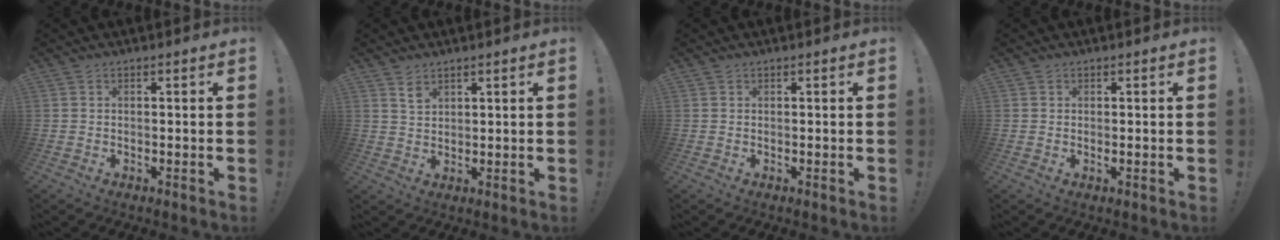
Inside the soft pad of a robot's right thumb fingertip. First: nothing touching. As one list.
[{"total": 3.0, "force": [2.2, 1.6, 1.2], "torque": [-0.007, -0.019, 0.039]}, {"total": 0.0}, {"total": 0.0}]